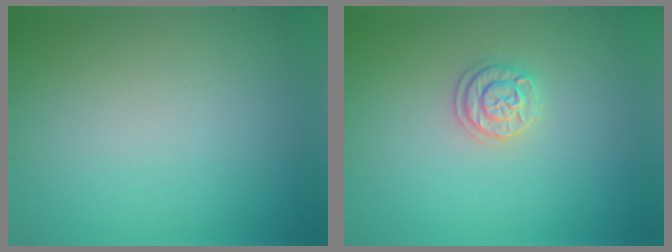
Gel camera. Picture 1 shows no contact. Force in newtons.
{"total": 1.9, "press": 1.9, "slide": 0.2}